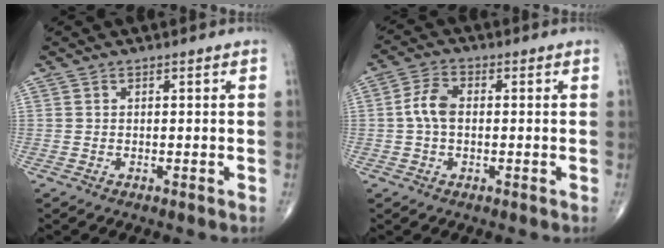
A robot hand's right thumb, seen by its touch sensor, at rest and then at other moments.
{"total": 5.1, "force": [-0.1, 3.2, 4.0], "torque": [-0.083, 0.015, -0.009]}